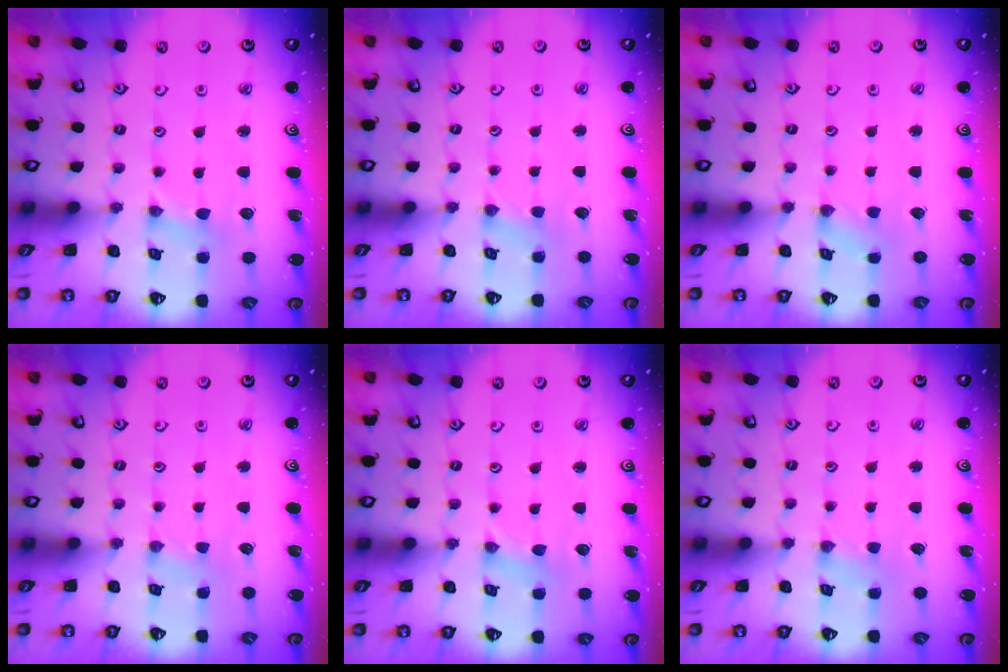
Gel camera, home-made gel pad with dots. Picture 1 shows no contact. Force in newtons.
{"total": 1.8, "press": 1.8, "slide": 0.2}
{"total": 0.8, "press": 0.8, "slide": 0.1}
{"total": 1.8, "press": 1.7, "slide": 0.2}
{"total": 0.0}
{"total": 2.0, "press": 2.0, "slide": 0.4}